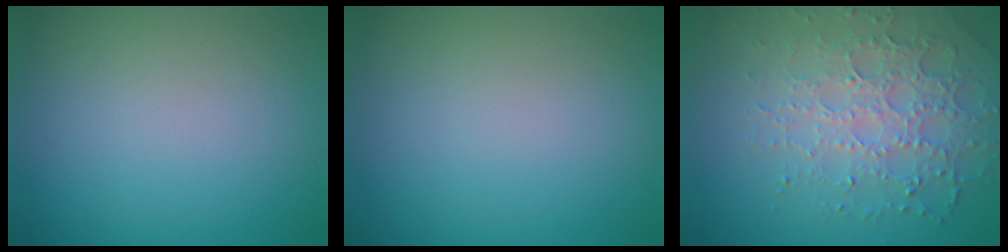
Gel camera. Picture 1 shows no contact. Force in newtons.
{"total": 0.0}
{"total": 4.9, "press": 4.3, "slide": 2.4}